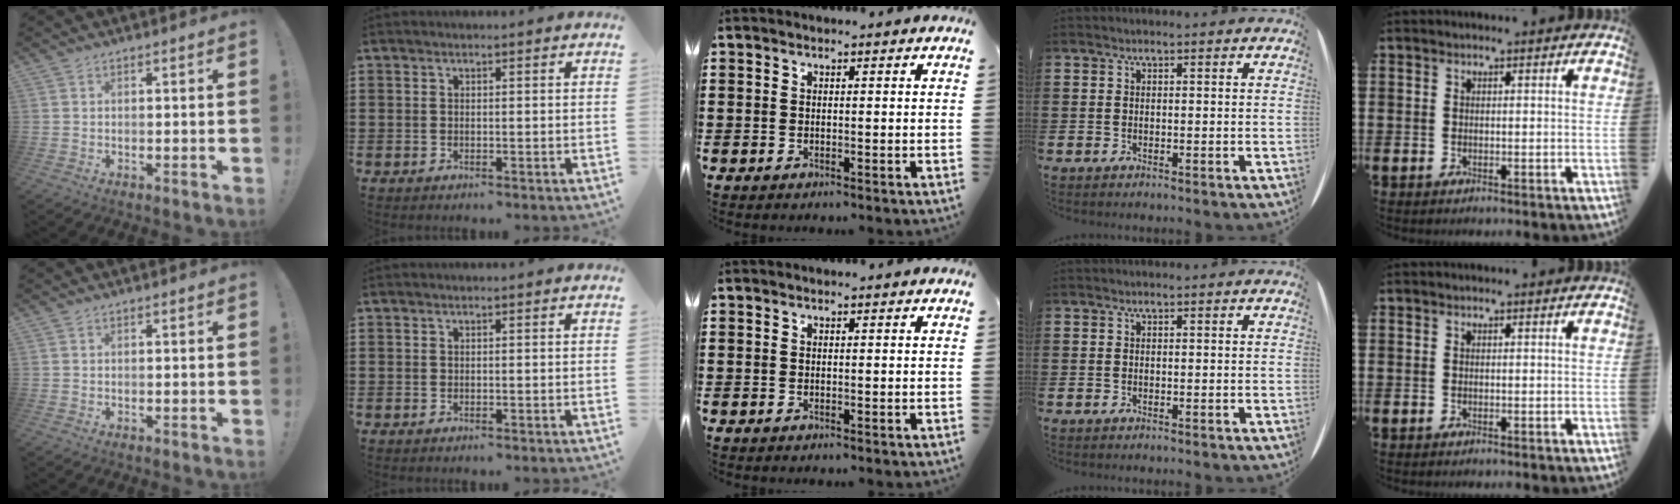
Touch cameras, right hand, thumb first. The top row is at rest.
{}